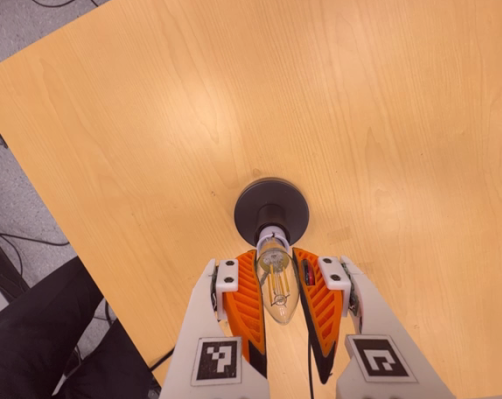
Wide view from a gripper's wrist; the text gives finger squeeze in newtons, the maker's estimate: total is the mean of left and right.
{"total": 20.3, "left": 21.0, "right": 19.5}